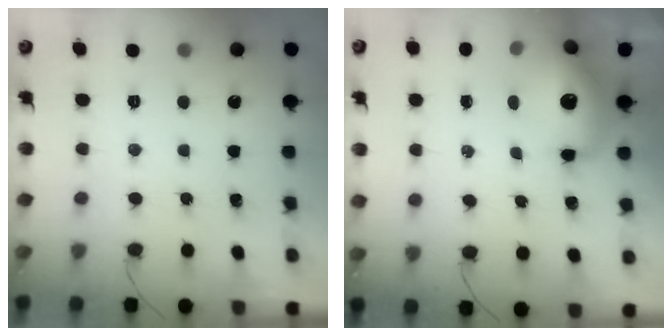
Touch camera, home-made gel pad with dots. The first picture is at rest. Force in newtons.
{"total": 14.5, "press": 14.1, "slide": 3.5}